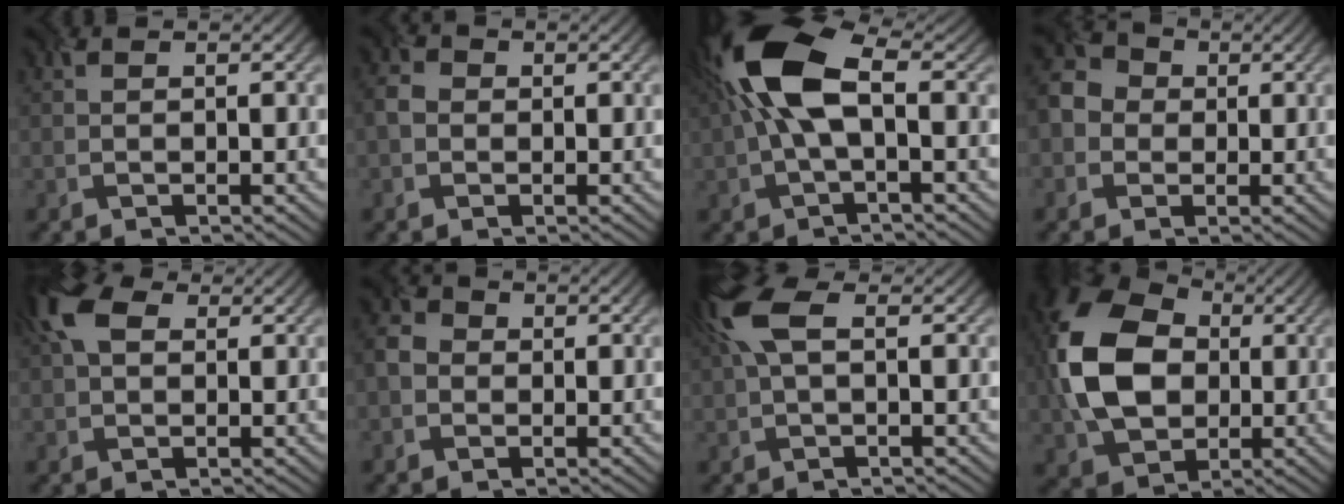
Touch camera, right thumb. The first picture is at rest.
{"total": 1.9, "force": [-0.4, 1.7, 0.6], "torque": [-0.014, 0.002, -0.018]}
{"total": 10.2, "force": [1.5, 4.4, 9.1], "torque": [-0.200, 0.018, 0.020]}
{"total": 4.8, "force": [-0.8, 4.5, 1.5], "torque": [-0.046, -0.003, -0.031]}
{"total": 5.3, "force": [1.9, 3.2, 3.7], "torque": [-0.087, 0.017, 0.027]}
{"total": 2.5, "force": [-0.8, 2.3, 0.6], "torque": [-0.020, 0.001, -0.026]}
{"total": 5.3, "force": [1.6, 2.1, 4.6], "torque": [-0.115, 0.010, 0.023]}
{"total": 13.4, "force": [0.5, 10.0, 8.9], "torque": [-0.218, -0.001, 0.010]}